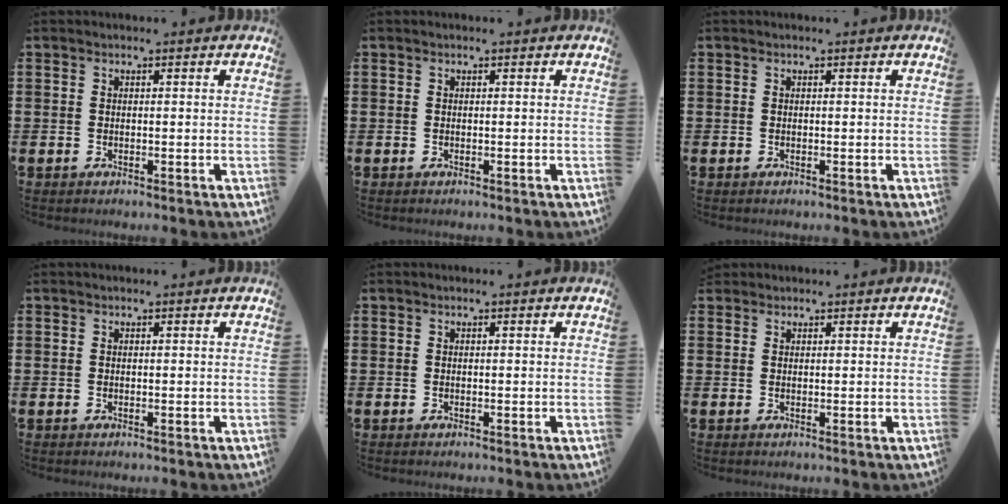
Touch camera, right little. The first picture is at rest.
{"total": 0.0}
{"total": 0.0}
{"total": 0.0}
{"total": 0.0}
{"total": 0.8, "force": [0.7, 0.3, -0.1], "torque": [0.008, 0.001, 0.012]}